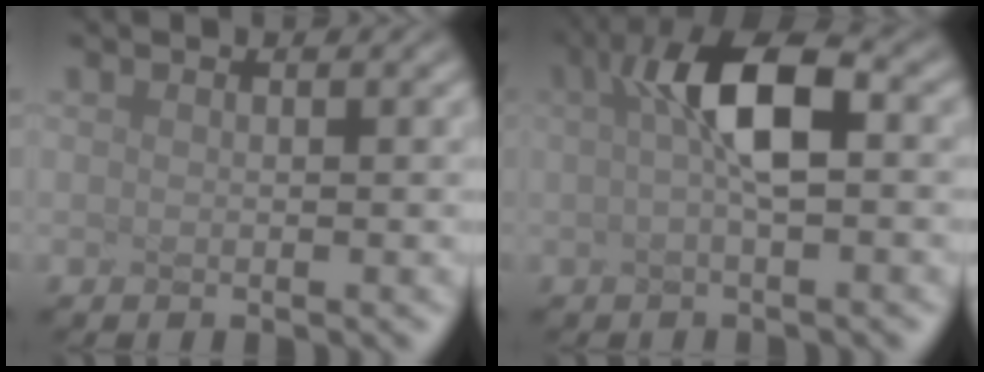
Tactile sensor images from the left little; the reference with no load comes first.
{"total": 4.2, "force": [-0.3, 0.3, 4.2], "torque": [-0.100, 0.006, 0.030]}